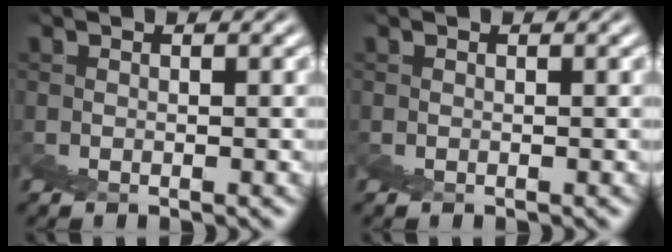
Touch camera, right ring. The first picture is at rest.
{"total": 0.0}